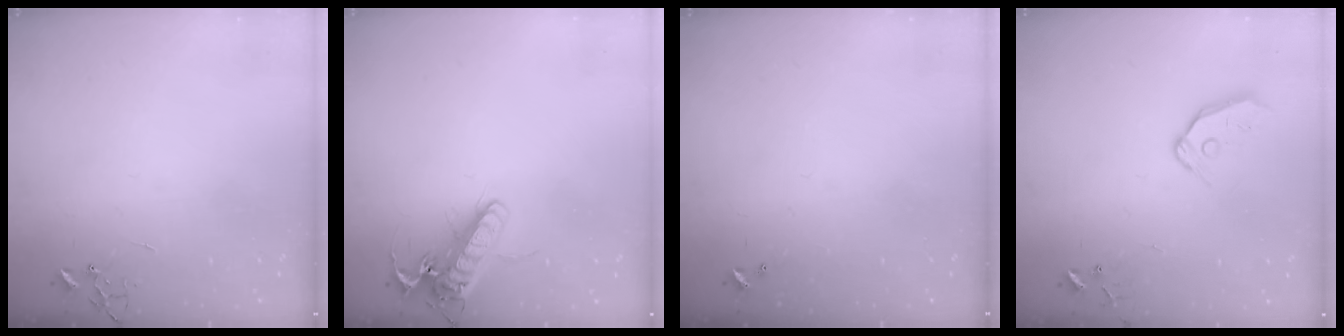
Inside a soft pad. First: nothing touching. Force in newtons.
{"total": 16.2, "press": 16.0, "slide": 2.5}
{"total": 0.0}
{"total": 8.7, "press": 8.7, "slide": 1.0}